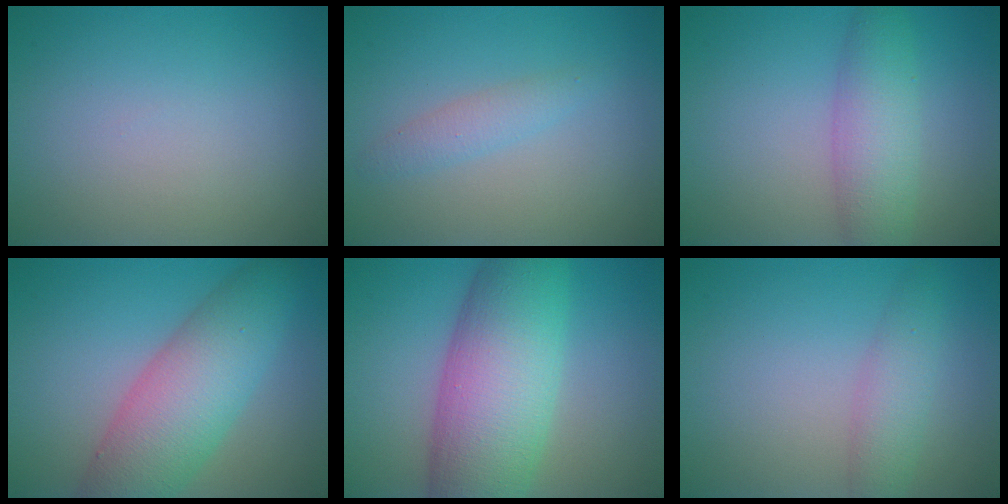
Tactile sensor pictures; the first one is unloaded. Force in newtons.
{"total": 1.6, "press": 1.6, "slide": 0.1}
{"total": 4.5, "press": 4.5, "slide": 0.0}
{"total": 8.4, "press": 8.4, "slide": 0.3}
{"total": 11.2, "press": 11.2, "slide": 0.3}
{"total": 2.7, "press": 2.7, "slide": 0.0}